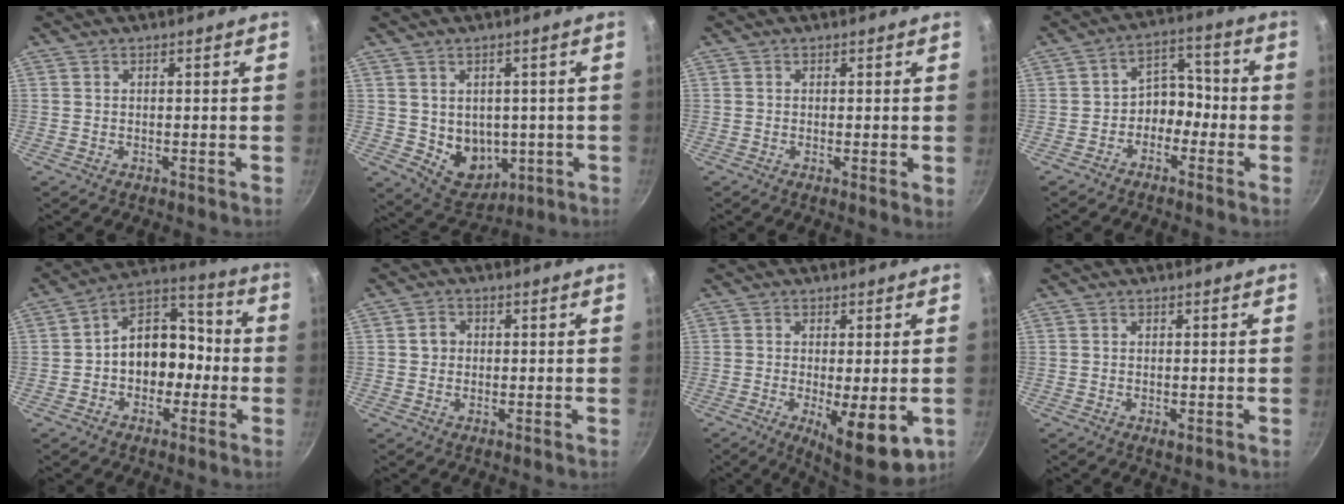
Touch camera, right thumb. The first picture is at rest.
{"total": 8.8, "force": [-0.9, 7.0, 5.4], "torque": [-0.043, -0.006, 0.012]}
{"total": 2.0, "force": [0.0, 0.3, 1.9], "torque": [-0.036, -0.008, -0.001]}
{"total": 7.0, "force": [-2.4, 5.2, 4.0], "torque": [-0.024, 0.042, -0.054]}
{"total": 13.5, "force": [-1.5, 9.3, 9.6], "torque": [-0.107, 0.048, -0.038]}
{"total": 2.6, "force": [0.2, 2.3, 1.1], "torque": [-0.006, 0.006, -0.001]}
{"total": 12.2, "force": [-3.8, 4.1, 10.9], "torque": [-0.150, -0.019, -0.044]}
{"total": 1.0, "force": [-0.3, 0.4, 0.9], "torque": [-0.015, -0.004, -0.003]}